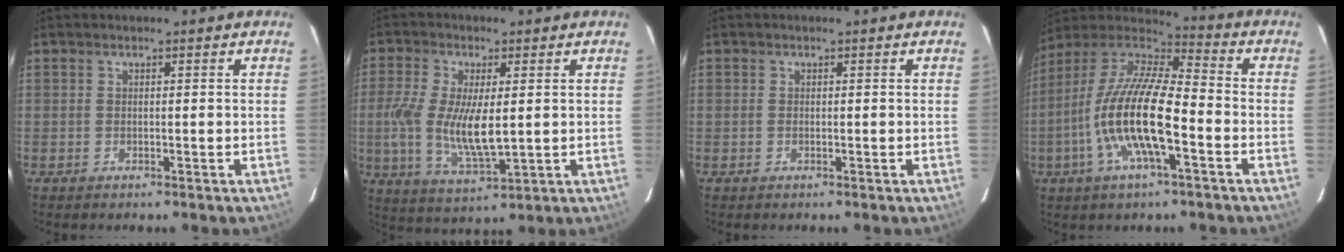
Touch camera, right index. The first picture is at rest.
{"total": 11.6, "force": [-0.1, 4.1, 10.9], "torque": [-0.226, -0.011, -0.001]}
{"total": 0.5, "force": [-0.1, 0.4, 0.3], "torque": [-0.006, 0.000, -0.003]}
{"total": 17.7, "force": [-5.4, 4.6, 16.2], "torque": [-0.312, -0.012, -0.109]}